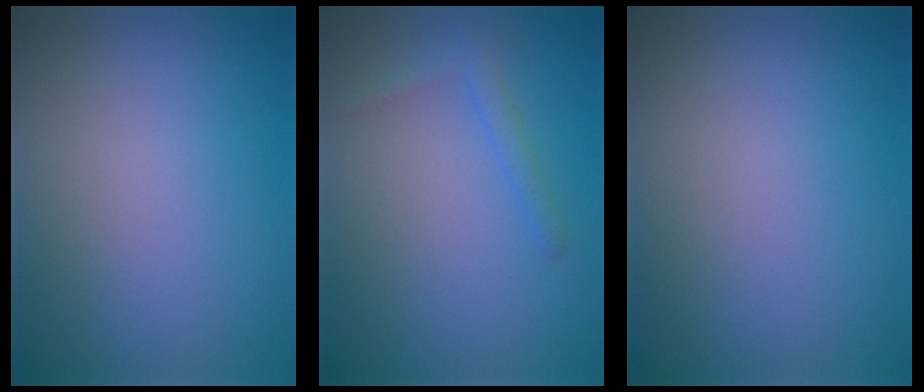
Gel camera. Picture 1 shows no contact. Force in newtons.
{"total": 1.4, "press": 1.4, "slide": 0.1}
{"total": 0.0}